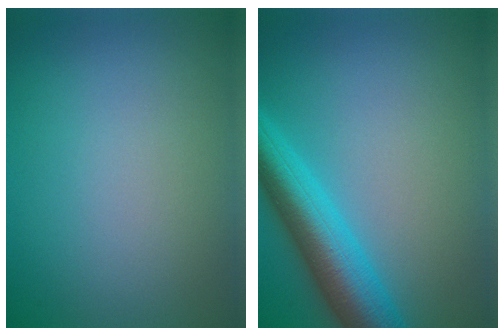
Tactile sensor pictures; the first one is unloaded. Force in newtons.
{"total": 7.1, "press": 7.0, "slide": 0.3}